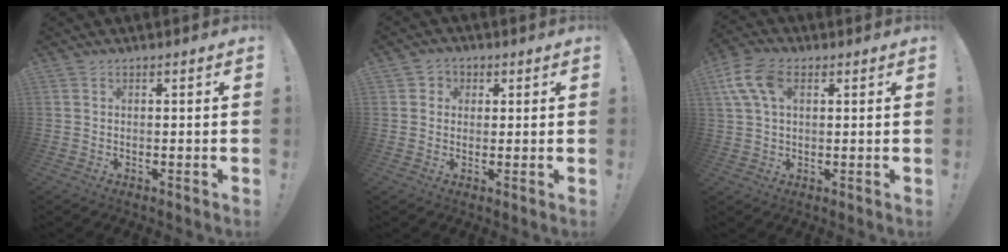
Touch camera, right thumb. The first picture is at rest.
{"total": 3.3, "force": [0.3, 3.1, 0.9], "torque": [-0.009, 0.003, 0.004]}
{"total": 10.6, "force": [3.7, 6.2, 7.7], "torque": [-0.153, 0.003, 0.074]}